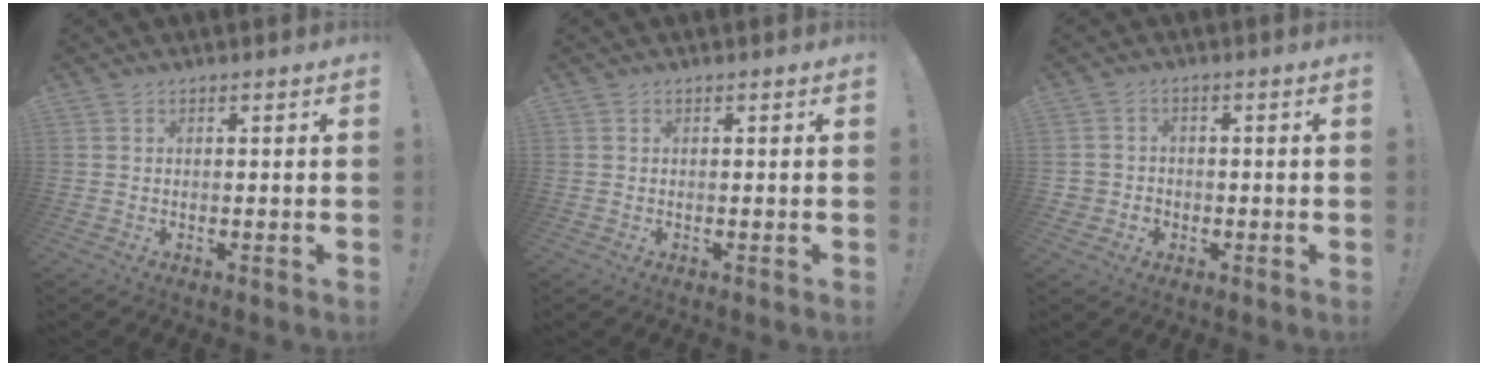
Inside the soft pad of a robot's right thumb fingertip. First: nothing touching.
{"total": 0.0}
{"total": 3.3, "force": [-0.7, 3.0, 1.0], "torque": [-0.014, 0.003, -0.013]}